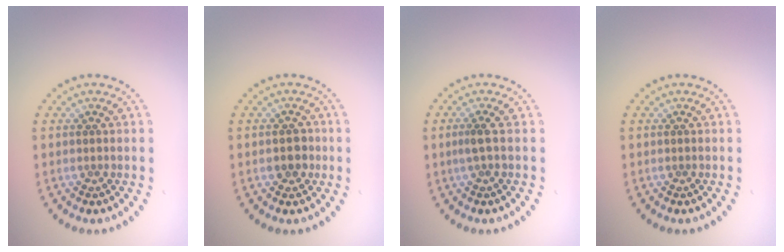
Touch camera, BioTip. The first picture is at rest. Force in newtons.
{"total": 1.9, "press": 1.8, "slide": 0.3}
{"total": 1.2, "press": 0.9, "slide": 0.8}
{"total": 0.0}